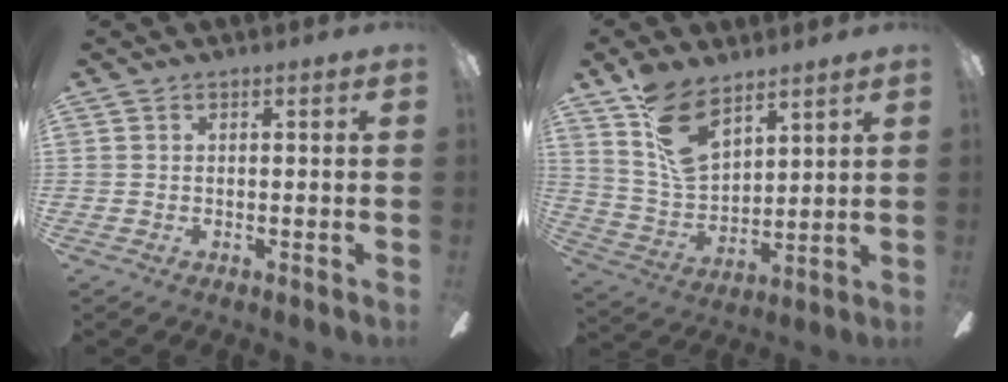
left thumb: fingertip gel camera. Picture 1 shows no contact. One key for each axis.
{"total": 13.0, "fx": 8.4, "fy": 6.7, "fz": 7.3, "tx": -0.140, "ty": -0.034, "tz": 0.163}